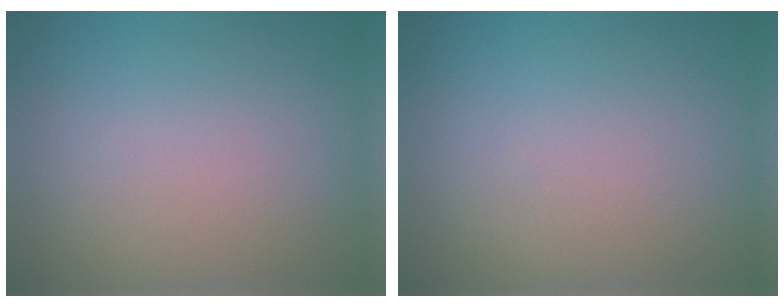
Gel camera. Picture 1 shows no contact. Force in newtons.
{"total": 0.0}